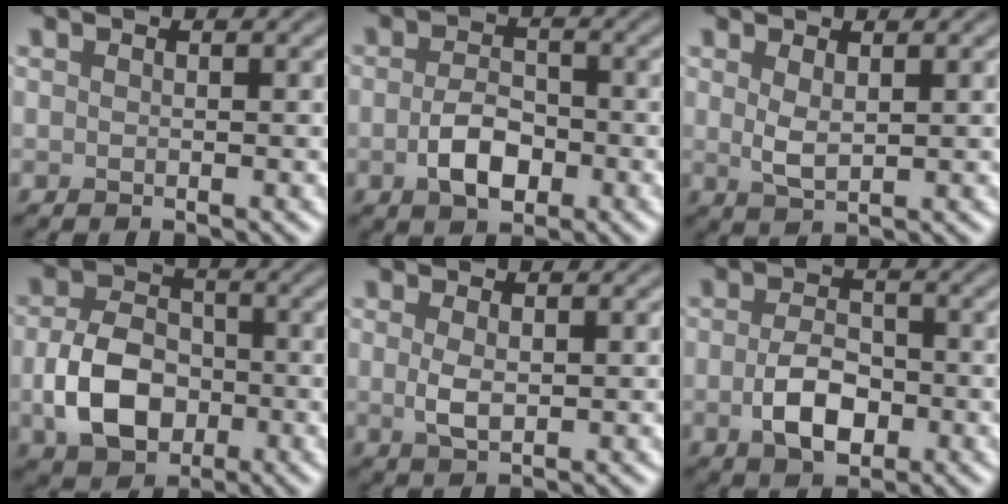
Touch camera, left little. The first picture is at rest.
{"total": 3.8, "force": [-1.2, 2.3, 2.8], "torque": [-0.054, -0.001, -0.024]}
{"total": 1.9, "force": [0.7, 0.7, 1.6], "torque": [-0.036, -0.003, 0.017]}
{"total": 6.6, "force": [-1.6, 4.7, 4.3], "torque": [-0.088, -0.002, -0.032]}
{"total": 2.0, "force": [0.2, 0.9, 1.7], "torque": [-0.041, -0.003, 0.006]}
{"total": 4.4, "force": [-1.1, 2.7, 3.3], "torque": [-0.069, -0.003, -0.023]}